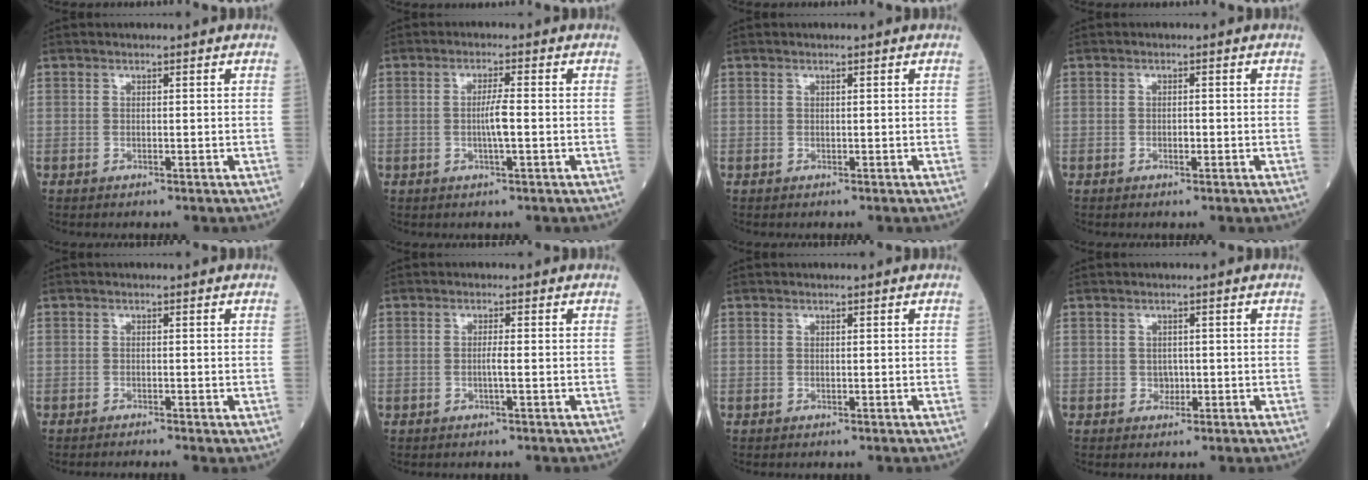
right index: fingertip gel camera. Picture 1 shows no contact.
{"total": 3.1, "force": [-0.6, -0.1, 3.0], "torque": [-0.058, -0.001, -0.010]}
{"total": 0.0}
{"total": 1.1, "force": [-0.5, 0.4, 0.9], "torque": [-0.017, 0.001, -0.007]}
{"total": 1.3, "force": [-1.1, -0.3, 0.7], "torque": [-0.015, -0.001, -0.019]}
{"total": 1.3, "force": [-0.4, -0.2, 1.2], "torque": [-0.025, 0.000, -0.007]}
{"total": 0.0}
{"total": 1.1, "force": [-0.3, 1.0, 0.5], "torque": [-0.006, 0.003, -0.002]}